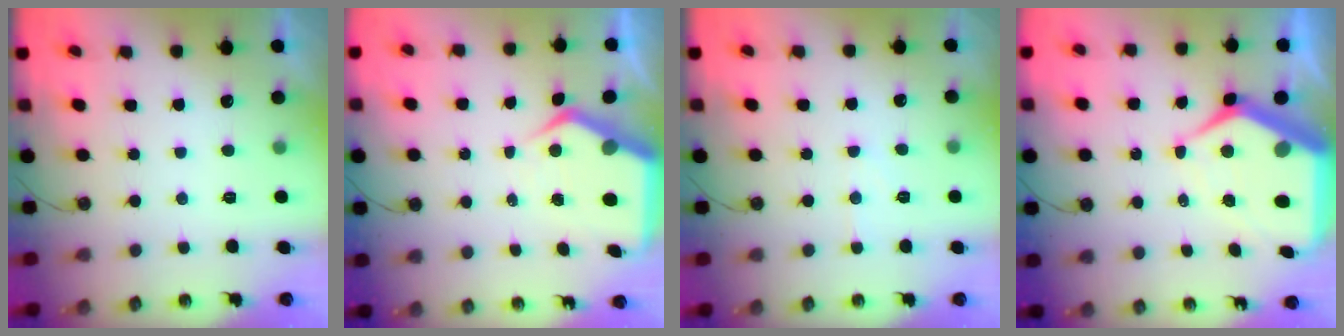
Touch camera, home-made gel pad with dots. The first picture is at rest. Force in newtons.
{"total": 7.4, "press": 7.3, "slide": 0.7}
{"total": 5.5, "press": 5.5, "slide": 0.5}
{"total": 15.8, "press": 15.7, "slide": 1.7}